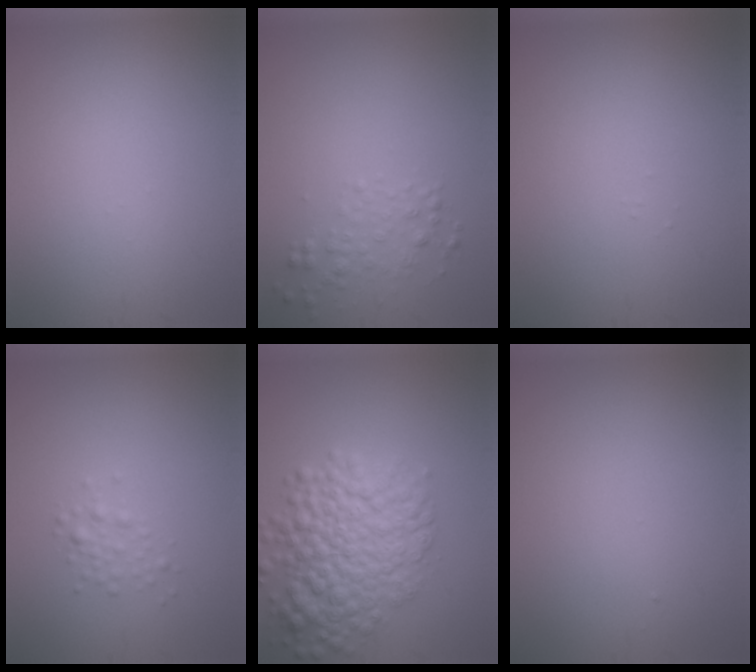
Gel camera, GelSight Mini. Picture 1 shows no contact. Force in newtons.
{"total": 1.7, "press": 1.7, "slide": 0.1}
{"total": 0.0}
{"total": 1.3, "press": 1.3, "slide": 0.1}
{"total": 7.0, "press": 7.0, "slide": 0.3}
{"total": 0.0}